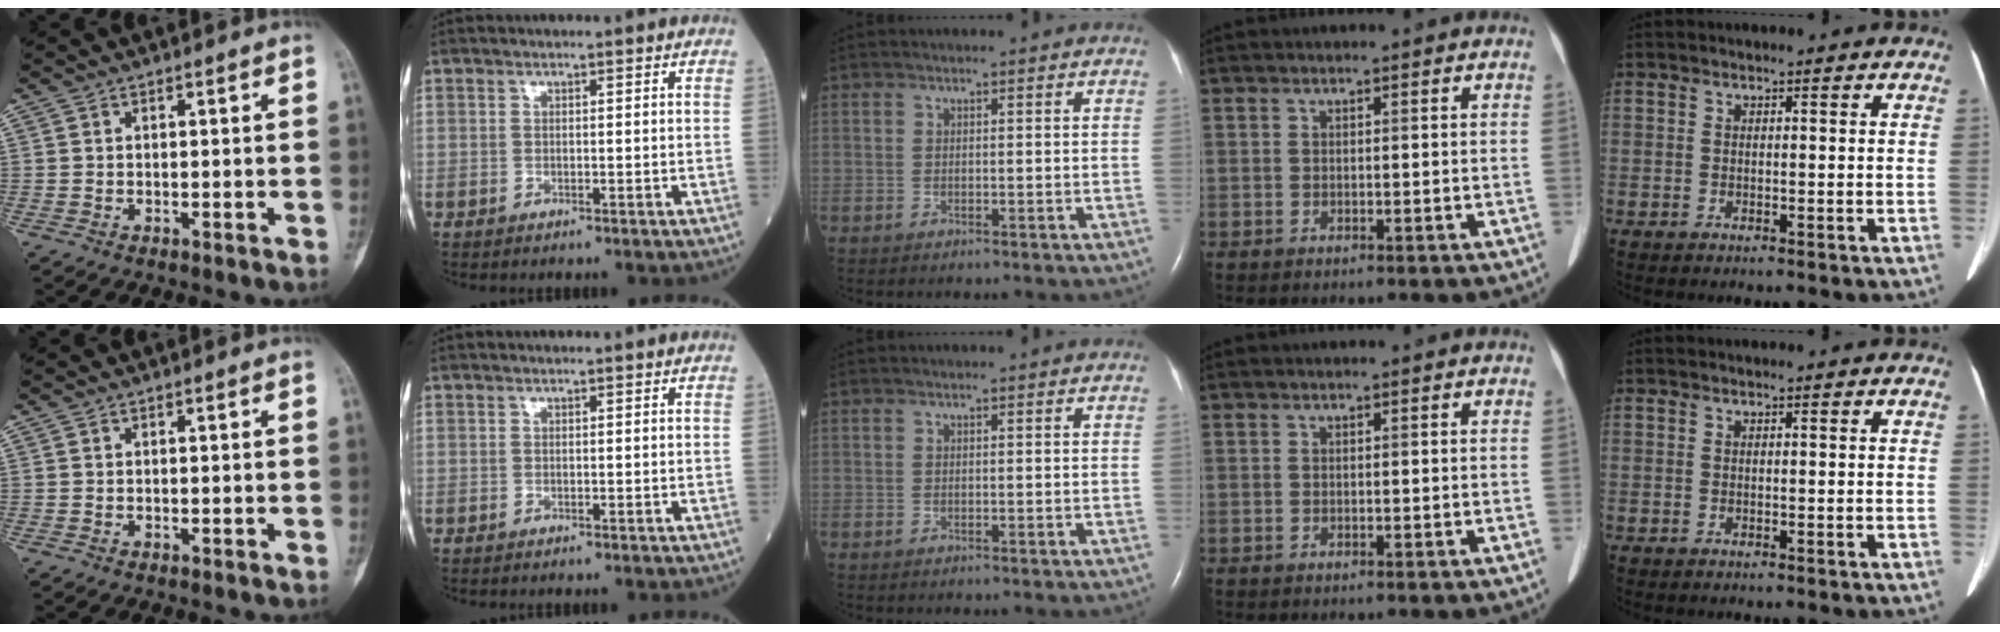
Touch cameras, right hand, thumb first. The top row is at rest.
{}